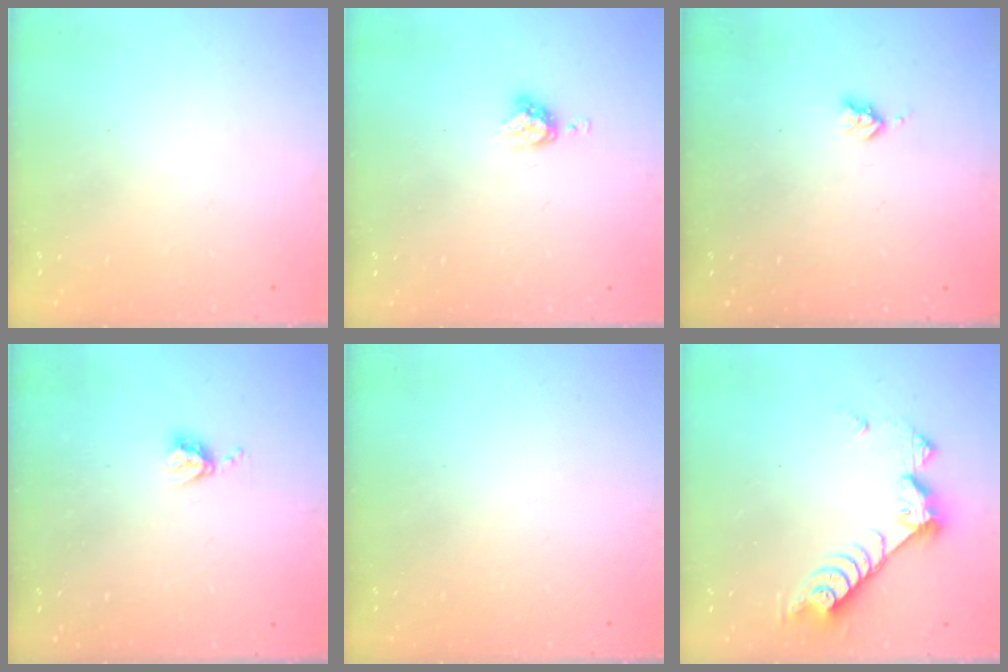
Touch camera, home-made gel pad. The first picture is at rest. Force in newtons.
{"total": 5.1, "press": 5.1, "slide": 0.7}
{"total": 2.7, "press": 2.6, "slide": 0.5}
{"total": 3.8, "press": 3.7, "slide": 0.5}
{"total": 0.0}
{"total": 8.6, "press": 8.6, "slide": 0.2}